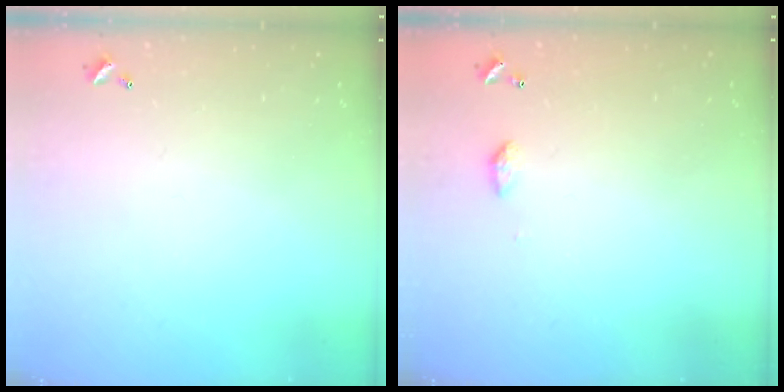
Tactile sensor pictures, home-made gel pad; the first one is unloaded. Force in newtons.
{"total": 4.1, "press": 4.1, "slide": 0.6}